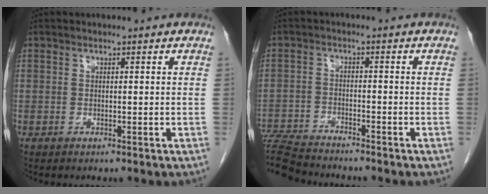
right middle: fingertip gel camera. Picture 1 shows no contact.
{"total": 9.4, "force": [-9.1, 0.5, 2.4], "torque": [-0.048, -0.006, -0.159]}